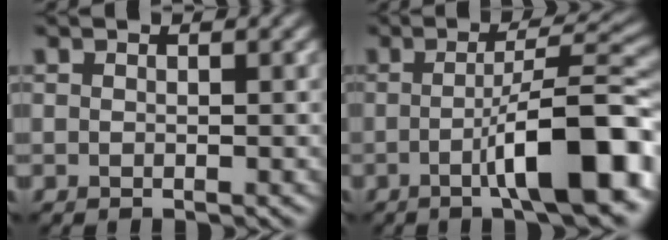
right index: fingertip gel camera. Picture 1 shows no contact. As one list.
[{"total": 10.1, "force": [-3.3, 2.0, 9.3], "torque": [-0.121, 0.017, -0.055]}]